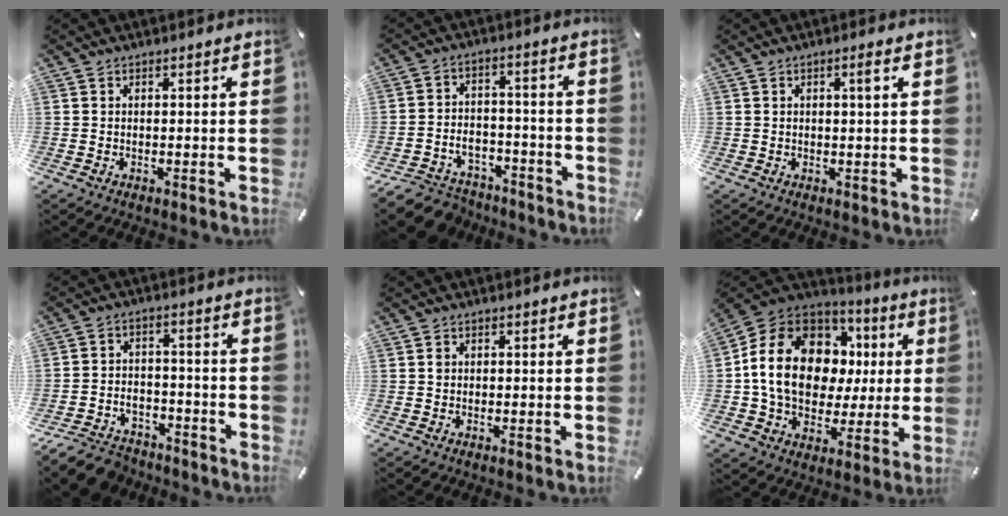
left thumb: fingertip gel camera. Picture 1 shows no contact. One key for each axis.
{"total": 7.2, "fx": -4.7, "fy": 5.0, "fz": 2.1, "tx": -0.043, "ty": 0.025, "tz": -0.087}
{"total": 2.0, "fx": 0.6, "fy": 0.1, "fz": 1.9, "tx": -0.037, "ty": 0.002, "tz": 0.008}
{"total": 8.1, "fx": -6.3, "fy": 4.4, "fz": 2.6, "tx": -0.043, "ty": 0.032, "tz": -0.116}
{"total": 1.0, "fx": 0.0, "fy": 0.9, "fz": 0.3, "tx": -0.006, "ty": 0.005, "tz": -0.001}
{"total": 18.2, "fx": 2.0, "fy": 14.7, "fz": 10.5, "tx": -0.203, "ty": 0.005, "tz": 0.042}